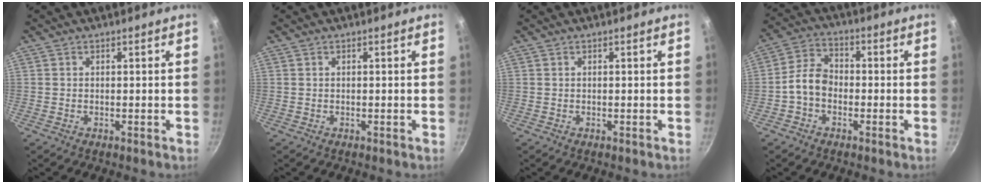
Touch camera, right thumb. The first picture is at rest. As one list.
[{"total": 0.0}, {"total": 0.0}, {"total": 6.3, "force": [-1.7, 4.4, 4.1], "torque": [-0.065, 0.029, -0.046]}]